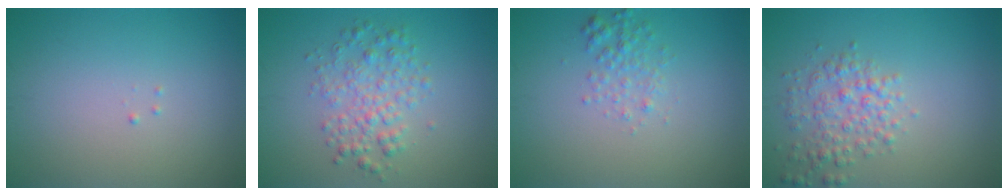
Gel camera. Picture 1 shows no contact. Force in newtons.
{"total": 3.3, "press": 3.3, "slide": 0.1}
{"total": 1.8, "press": 1.8, "slide": 0.1}
{"total": 3.1, "press": 3.1, "slide": 0.1}